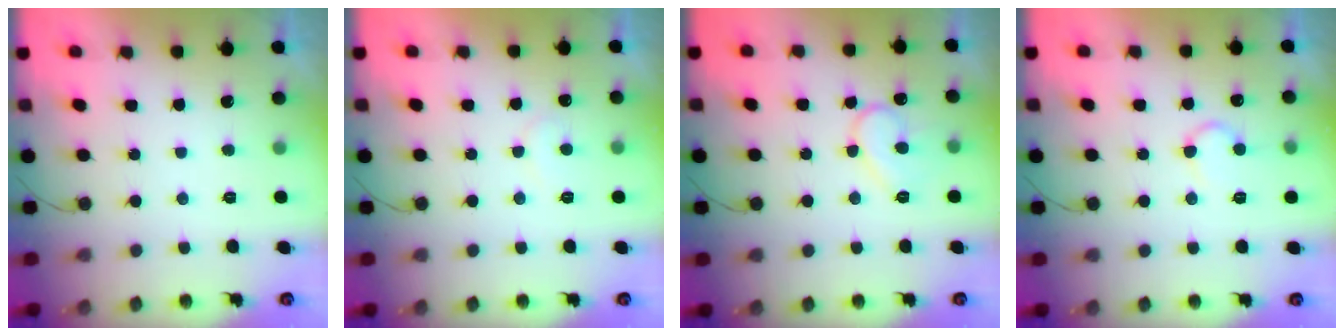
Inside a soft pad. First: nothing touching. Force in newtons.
{"total": 5.9, "press": 5.9, "slide": 0.3}
{"total": 10.5, "press": 10.5, "slide": 1.0}
{"total": 7.8, "press": 7.7, "slide": 0.7}